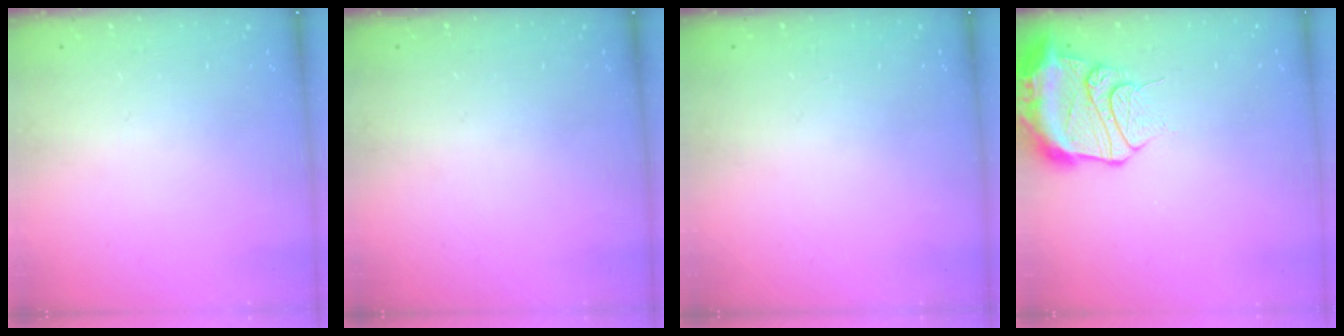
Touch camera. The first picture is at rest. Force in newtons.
{"total": 0.0}
{"total": 0.0}
{"total": 14.0, "press": 13.9, "slide": 1.7}